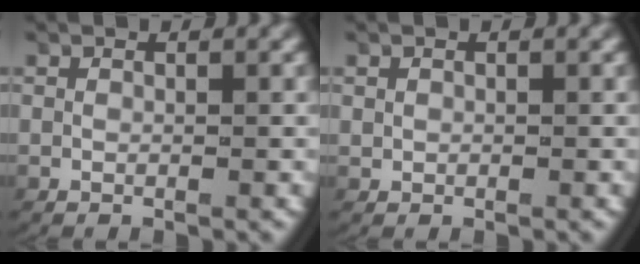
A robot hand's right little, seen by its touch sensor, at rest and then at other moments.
{"total": 0.6, "force": [0.1, 0.5, 0.2], "torque": [-0.011, -0.004, 0.006]}